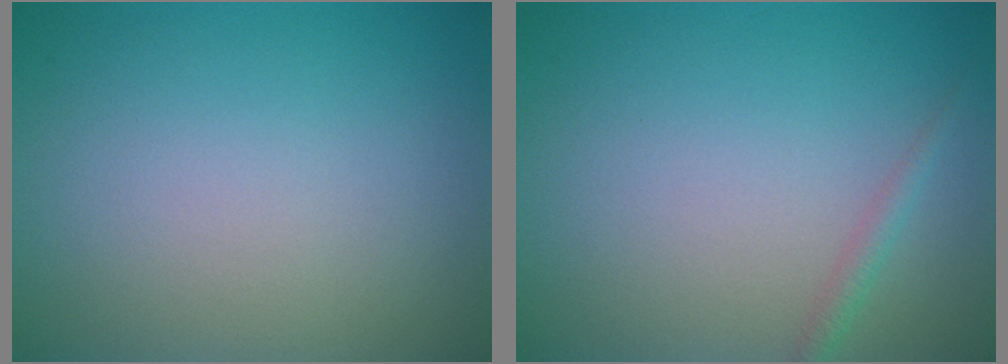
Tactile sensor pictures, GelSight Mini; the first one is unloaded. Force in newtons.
{"total": 1.1, "press": 1.1, "slide": 0.0}